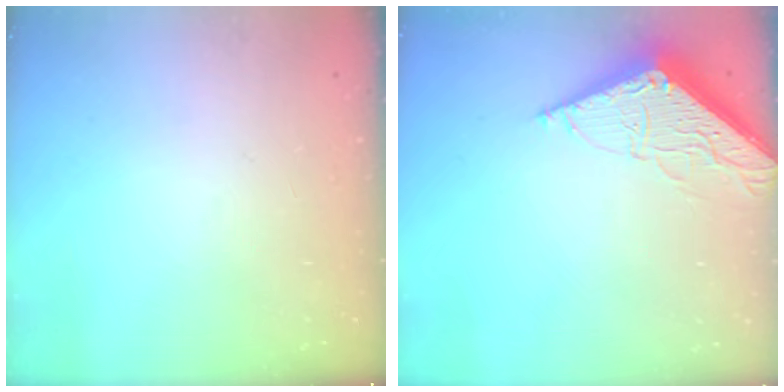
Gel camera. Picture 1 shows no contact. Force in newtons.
{"total": 7.6, "press": 7.5, "slide": 0.8}